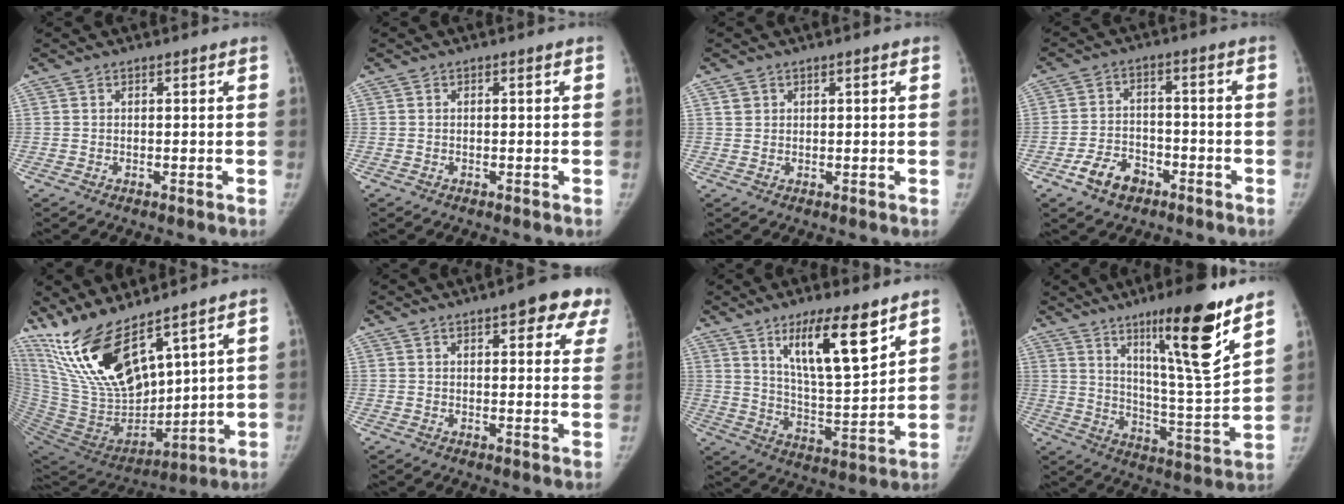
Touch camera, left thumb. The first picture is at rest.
{"total": 0.0}
{"total": 1.5, "force": [0.6, 1.3, 0.4], "torque": [0.003, 0.003, 0.014]}
{"total": 7.5, "force": [-4.4, 4.9, 3.5], "torque": [-0.050, 0.028, -0.076]}
{"total": 18.4, "force": [13.0, 6.0, 11.5], "torque": [-0.192, -0.077, 0.271]}
{"total": 10.4, "force": [5.9, 3.5, 7.8], "torque": [-0.052, -0.015, 0.062]}
{"total": 14.8, "force": [8.7, 3.7, 11.4], "torque": [-0.169, -0.057, 0.155]}
{"total": 19.7, "force": [11.8, 2.0, 15.7], "torque": [-0.214, -0.076, 0.191]}